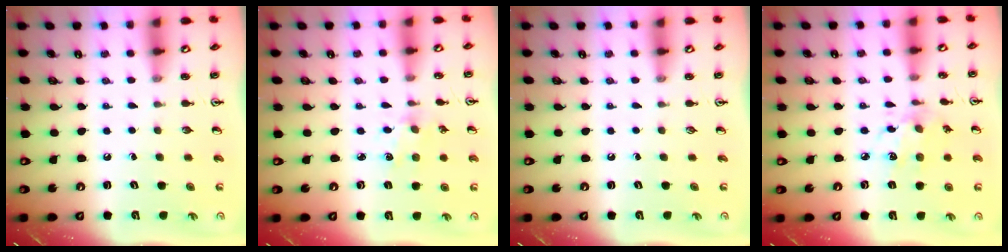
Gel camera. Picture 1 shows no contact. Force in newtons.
{"total": 2.9, "press": 2.8, "slide": 0.4}
{"total": 0.0}
{"total": 8.7, "press": 8.7, "slide": 0.6}